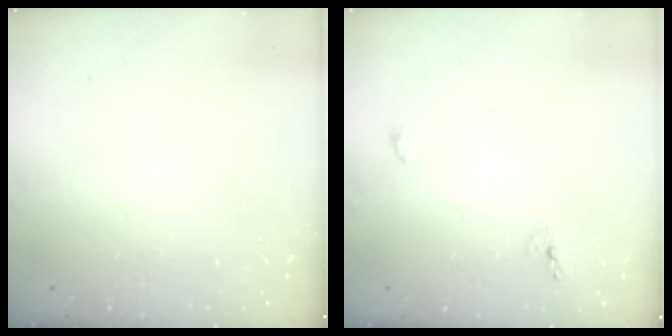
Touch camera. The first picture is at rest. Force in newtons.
{"total": 4.3, "press": 4.2, "slide": 0.9}